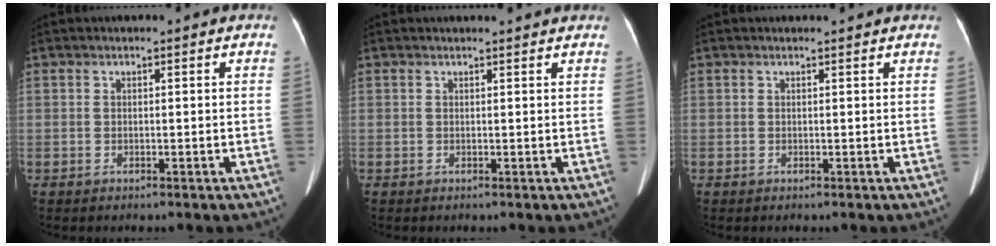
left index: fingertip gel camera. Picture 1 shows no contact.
{"total": 2.4, "force": [2.3, 0.3, 0.4], "torque": [-0.008, 0.020, 0.025]}
{"total": 1.2, "force": [1.2, 0.2, 0.1], "torque": [-0.010, 0.015, 0.015]}